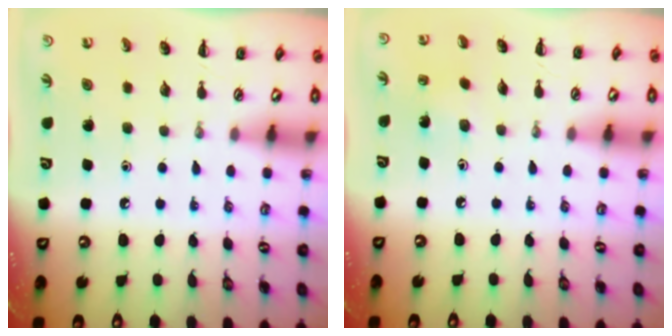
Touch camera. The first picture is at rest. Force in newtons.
{"total": 2.4, "press": 2.3, "slide": 0.6}